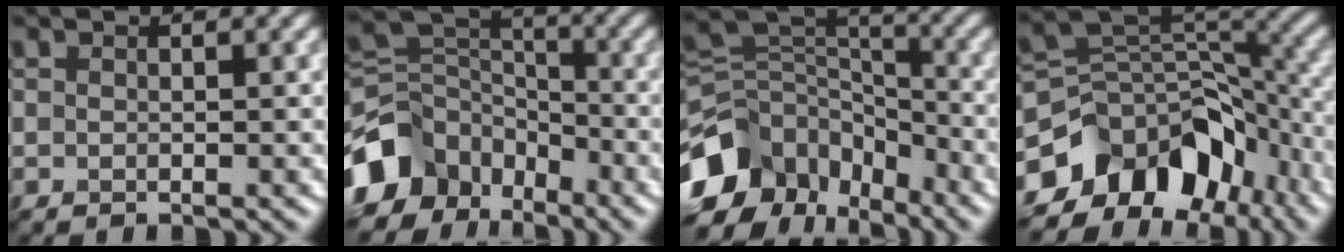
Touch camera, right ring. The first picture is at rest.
{"total": 9.6, "force": [-5.4, 6.8, 4.2], "torque": [-0.080, 0.009, -0.115]}
{"total": 12.0, "force": [-6.2, 8.4, 5.7], "torque": [-0.140, 0.011, -0.112]}
{"total": 10.9, "force": [-5.4, 7.6, 5.7], "torque": [-0.105, 0.015, -0.098]}